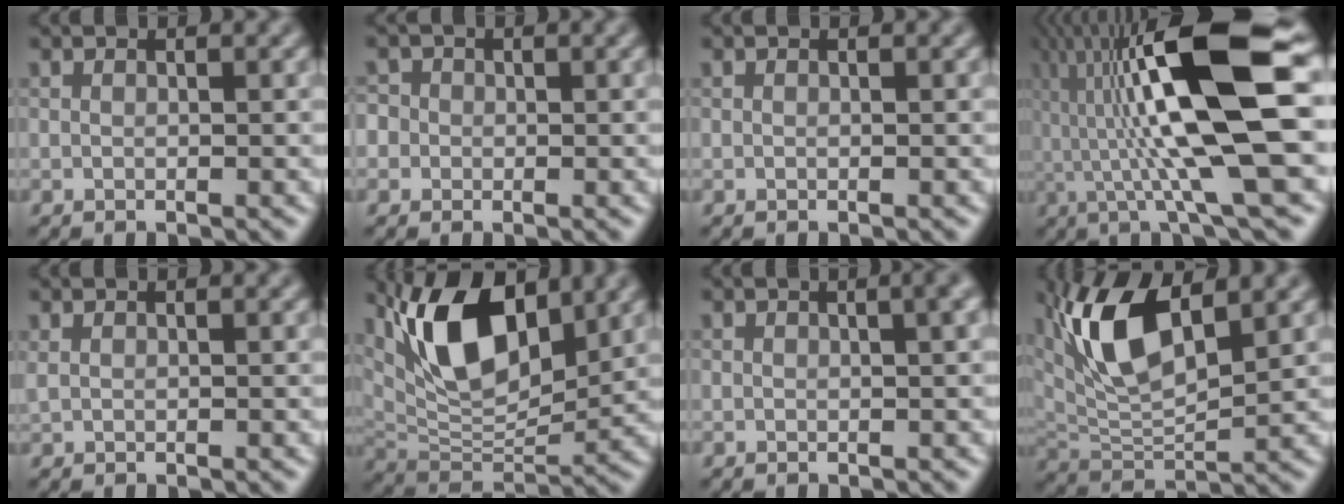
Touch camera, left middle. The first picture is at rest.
{"total": 1.8, "force": [0.4, 1.8, 0.2], "torque": [-0.007, 0.011, 0.004]}
{"total": 0.0}
{"total": 13.1, "force": [1.2, 2.7, 12.7], "torque": [-0.227, 0.018, 0.024]}
{"total": 0.0}
{"total": 9.8, "force": [4.6, 4.5, 7.3], "torque": [-0.135, 0.004, 0.093]}
{"total": 2.2, "force": [0.7, 0.9, 1.9], "torque": [-0.007, 0.008, 0.012]}
{"total": 7.7, "force": [3.0, 3.1, 6.4], "torque": [-0.129, 0.008, 0.059]}